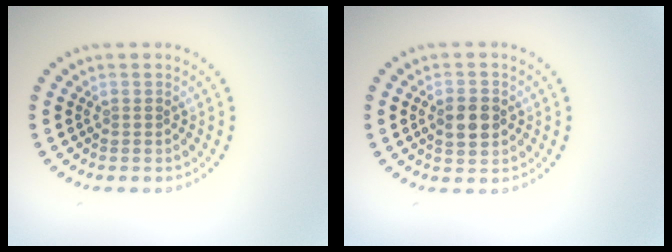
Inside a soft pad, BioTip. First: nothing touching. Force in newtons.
{"total": 3.0, "press": 3.0, "slide": 0.1}